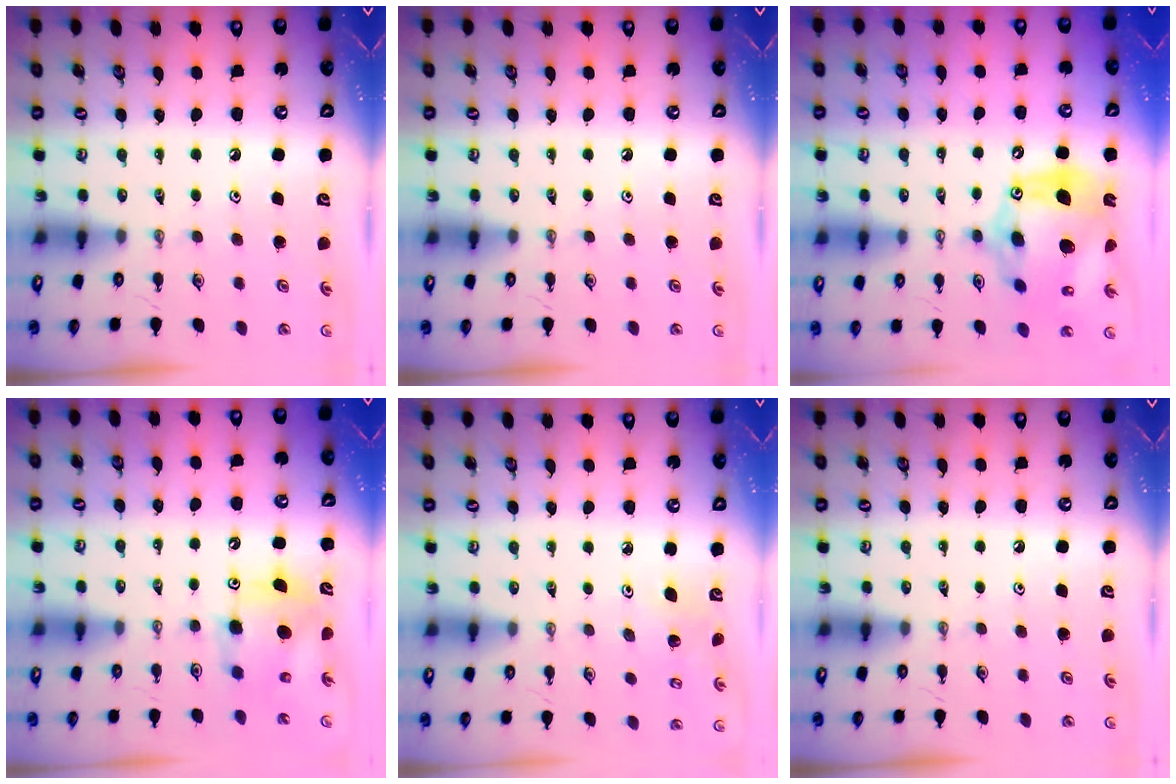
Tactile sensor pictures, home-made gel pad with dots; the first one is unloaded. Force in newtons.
{"total": 0.0}
{"total": 19.3, "press": 19.2, "slide": 1.9}
{"total": 7.9, "press": 7.8, "slide": 0.3}
{"total": 3.8, "press": 3.7, "slide": 0.4}
{"total": 0.0}